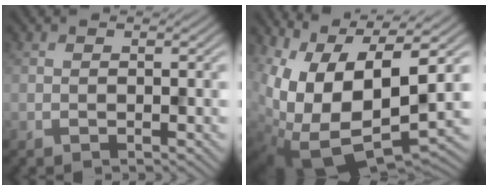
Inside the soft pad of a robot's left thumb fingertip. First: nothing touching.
{"total": 16.3, "force": [1.6, 8.5, 13.8], "torque": [-0.273, -0.026, 0.051]}